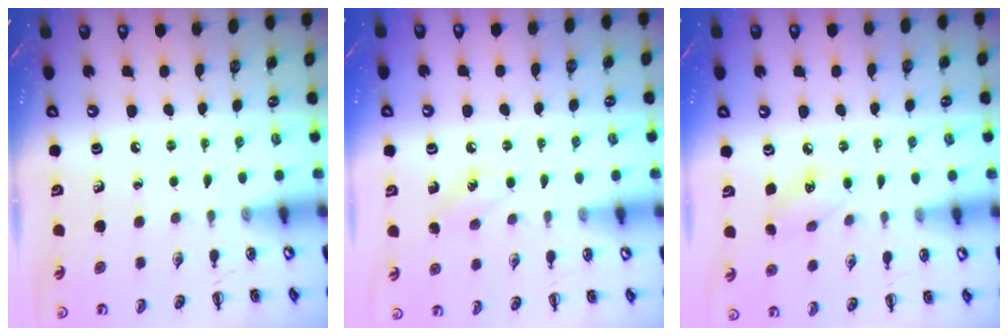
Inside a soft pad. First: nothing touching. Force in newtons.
{"total": 6.1, "press": 5.9, "slide": 1.5}
{"total": 6.3, "press": 6.2, "slide": 1.4}